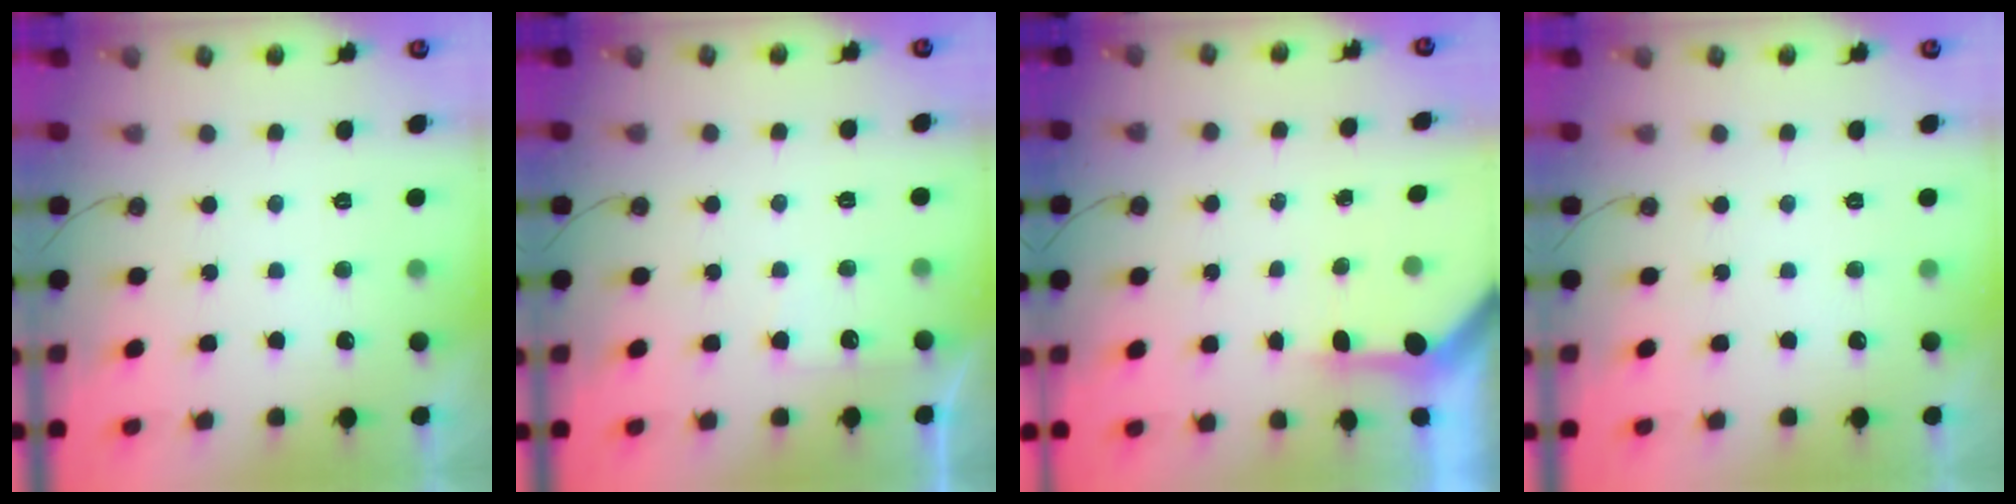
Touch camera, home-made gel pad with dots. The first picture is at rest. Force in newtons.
{"total": 3.2, "press": 3.1, "slide": 0.5}
{"total": 3.4, "press": 3.4, "slide": 0.3}
{"total": 0.0}